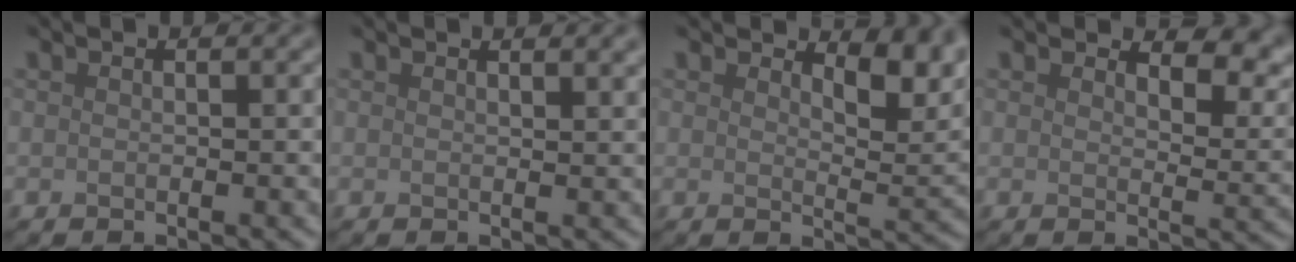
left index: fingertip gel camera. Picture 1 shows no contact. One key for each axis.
{"total": 1.9, "fx": 1.4, "fy": 0.7, "fz": 1.1, "tx": -0.004, "ty": 0.008, "tz": 0.007}
{"total": 4.5, "fx": 2.7, "fy": 1.9, "fz": 3.1, "tx": -0.048, "ty": -0.008, "tz": 0.034}
{"total": 4.0, "fx": 3.0, "fy": 1.4, "fz": 2.3, "tx": -0.039, "ty": -0.003, "tz": 0.042}